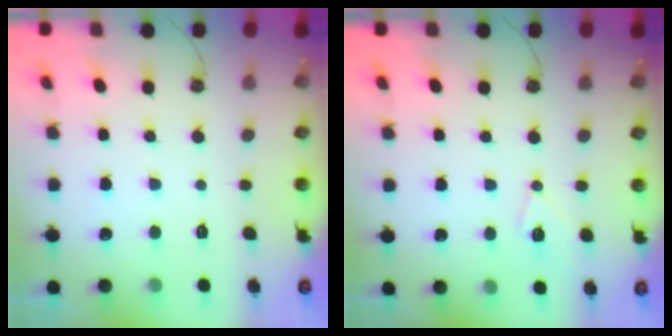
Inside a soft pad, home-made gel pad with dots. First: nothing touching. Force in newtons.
{"total": 7.9, "press": 7.7, "slide": 1.9}